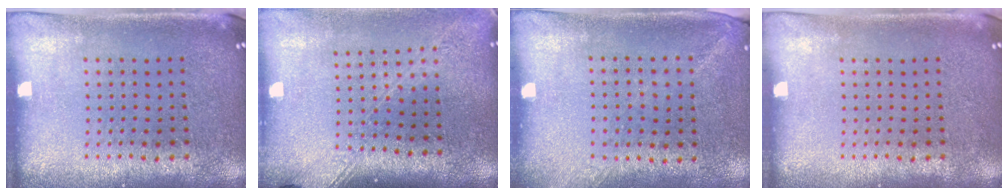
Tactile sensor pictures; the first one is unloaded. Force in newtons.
{"total": 2.1, "press": 1.6, "slide": 1.4}
{"total": 1.3, "press": 1.0, "slide": 0.8}
{"total": 0.0}